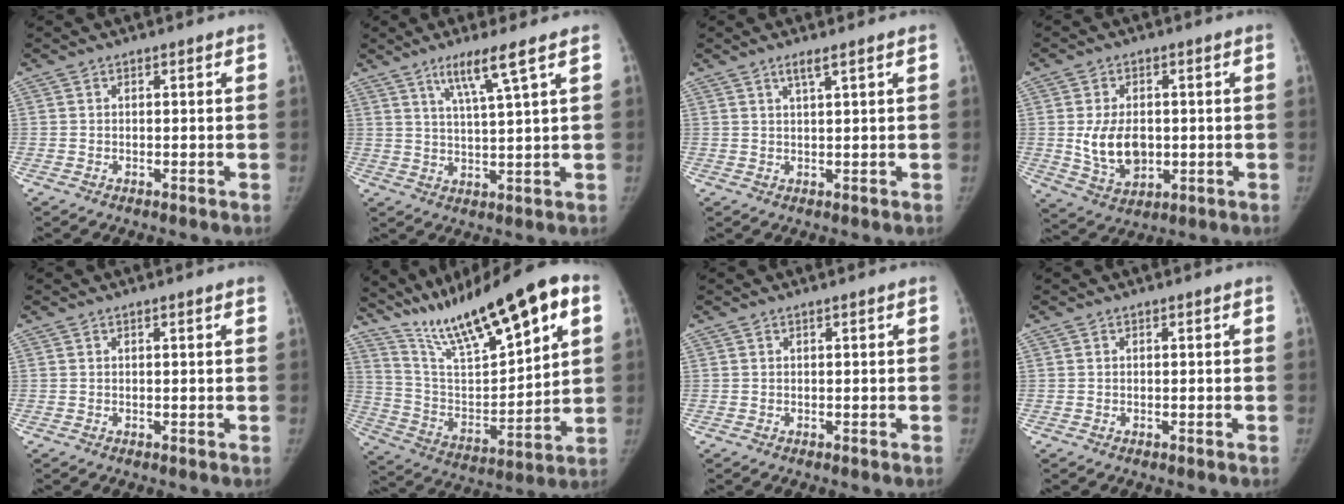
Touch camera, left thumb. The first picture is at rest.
{"total": 7.0, "force": [4.1, -0.5, 5.6], "torque": [-0.109, -0.025, 0.081]}
{"total": 2.1, "force": [1.3, -0.1, 1.7], "torque": [-0.036, -0.003, 0.028]}
{"total": 9.6, "force": [-0.3, 6.6, 6.9], "torque": [-0.102, -0.009, 0.007]}
{"total": 0.5, "force": [0.4, 0.0, 0.4], "torque": [-0.002, 0.003, 0.004]}
{"total": 24.2, "force": [14.8, 6.8, 17.9], "torque": [-0.270, -0.034, 0.260]}
{"total": 0.0}
{"total": 0.0}